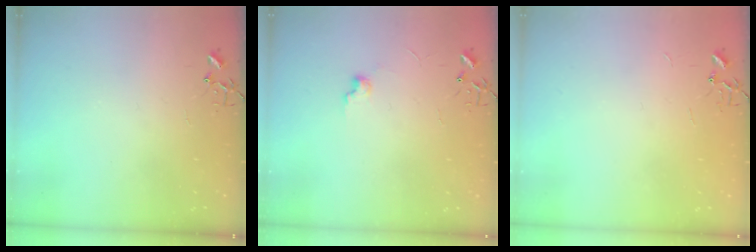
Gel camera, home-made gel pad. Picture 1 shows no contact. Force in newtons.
{"total": 5.9, "press": 5.9, "slide": 0.7}
{"total": 1.8, "press": 1.8, "slide": 0.2}